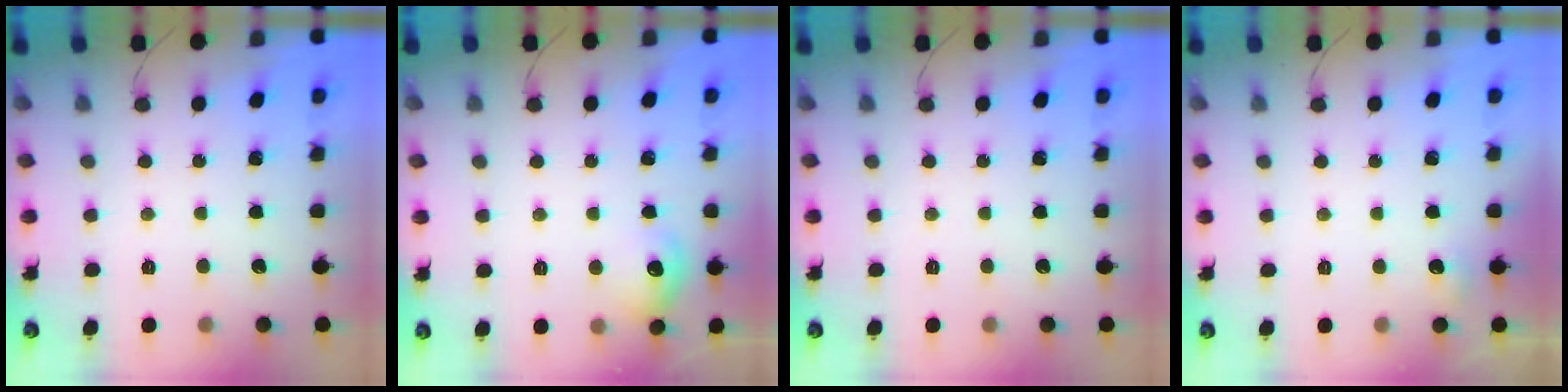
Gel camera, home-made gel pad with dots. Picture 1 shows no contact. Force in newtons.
{"total": 9.1, "press": 9.0, "slide": 1.2}
{"total": 0.0}
{"total": 4.0, "press": 3.7, "slide": 1.4}